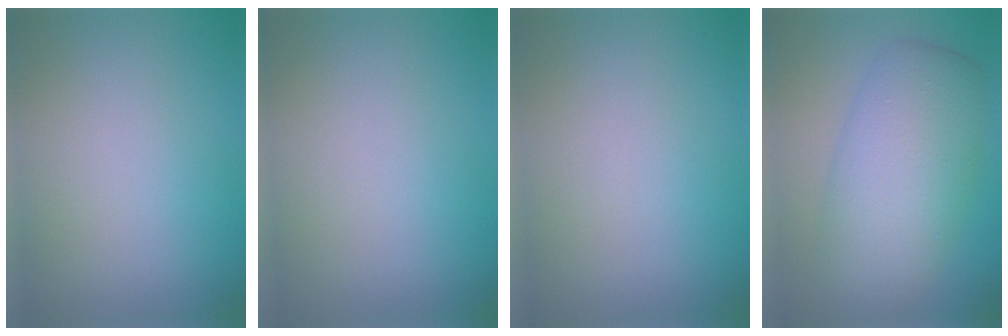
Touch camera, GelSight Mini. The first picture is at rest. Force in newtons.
{"total": 0.0}
{"total": 0.0}
{"total": 7.7, "press": 7.7, "slide": 0.1}